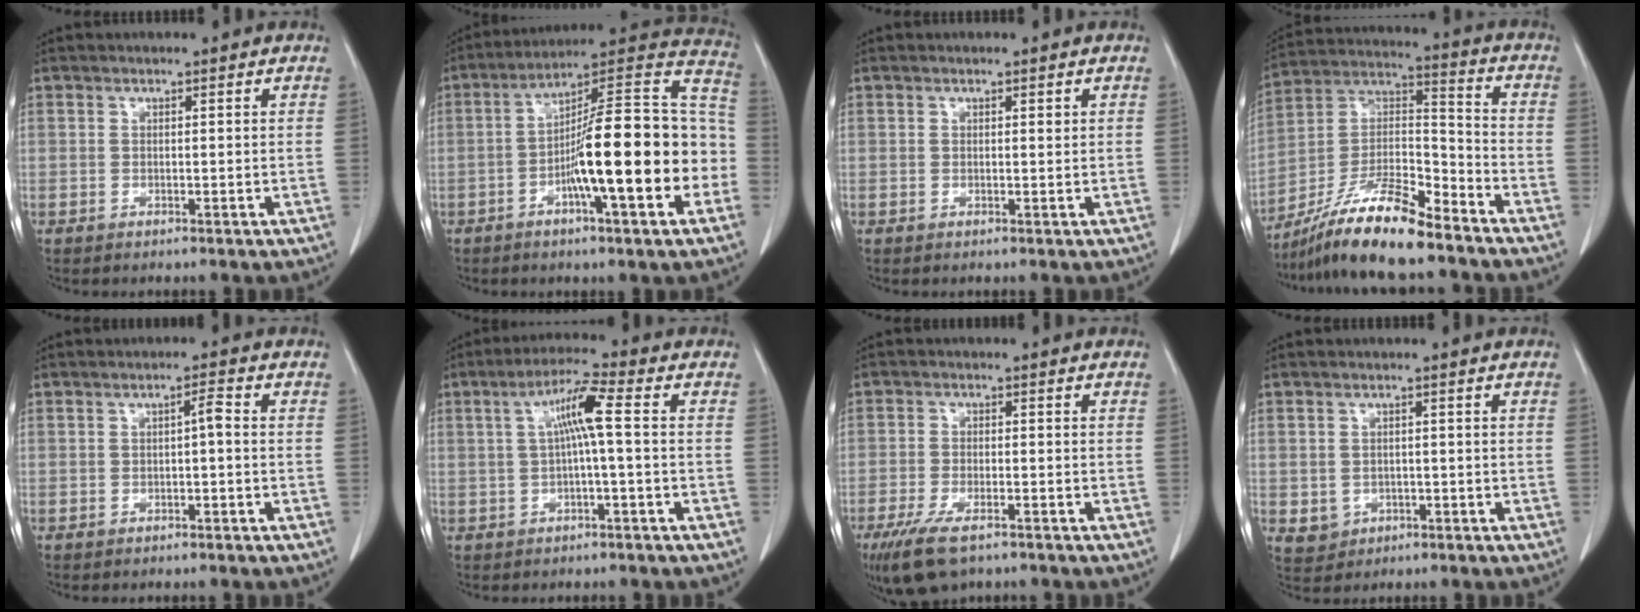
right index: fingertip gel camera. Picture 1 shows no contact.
{"total": 20.9, "force": [-4.8, 3.2, 20.1], "torque": [-0.259, 0.030, -0.073]}
{"total": 0.8, "force": [0.3, 0.4, 0.6], "torque": [-0.015, 0.005, 0.007]}
{"total": 16.7, "force": [-13.0, 2.8, 10.1], "torque": [-0.200, 0.003, -0.234]}
{"total": 2.2, "force": [-0.1, 0.6, 2.1], "torque": [-0.039, 0.010, 0.001]}
{"total": 6.7, "force": [0.7, 0.6, 6.7], "torque": [-0.127, 0.023, 0.014]}
{"total": 9.2, "force": [-6.1, 3.3, 6.1], "torque": [-0.118, -0.018, -0.104]}
{"total": 5.2, "force": [-1.5, 4.8, 1.5], "torque": [-0.034, 0.005, -0.007]}